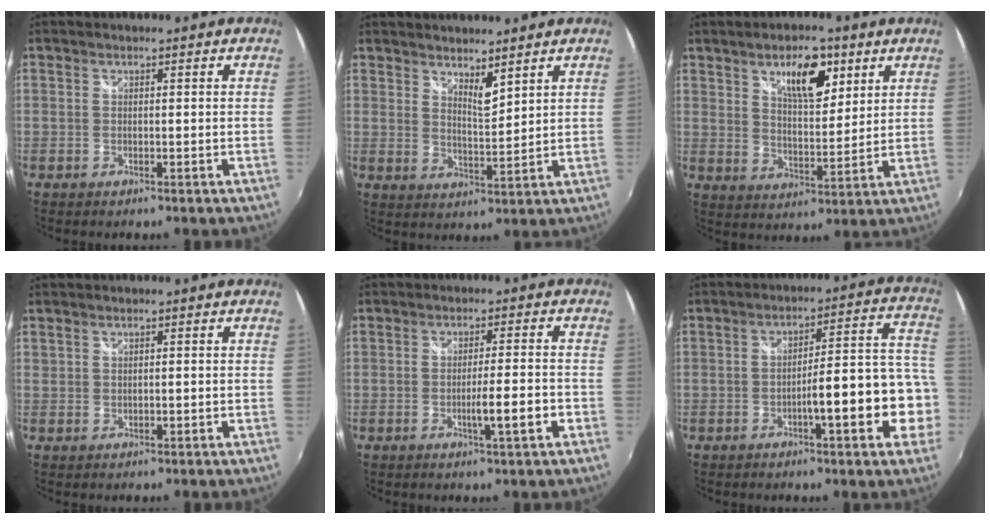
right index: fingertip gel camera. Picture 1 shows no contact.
{"total": 4.8, "force": [4.0, 0.9, 2.4], "torque": [-0.037, -0.006, 0.066]}
{"total": 10.1, "force": [5.5, 4.2, 7.4], "torque": [-0.109, 0.002, 0.092]}
{"total": 0.7, "force": [0.4, 0.4, 0.5], "torque": [-0.009, 0.001, 0.008]}
{"total": 5.4, "force": [-2.0, -0.2, 5.0], "torque": [-0.082, -0.009, -0.030]}
{"total": 12.4, "force": [-4.2, 1.7, 11.5], "torque": [-0.153, 0.015, -0.054]}